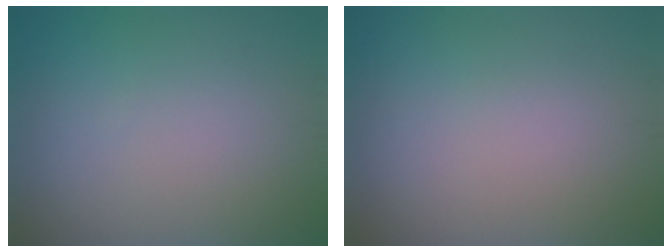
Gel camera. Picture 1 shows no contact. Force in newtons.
{"total": 0.0}